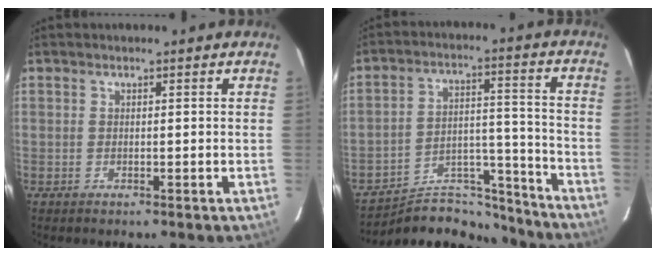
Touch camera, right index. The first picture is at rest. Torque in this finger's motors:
{"motor_torque": [-0.40, -0.90, -0.35, -0.07]}